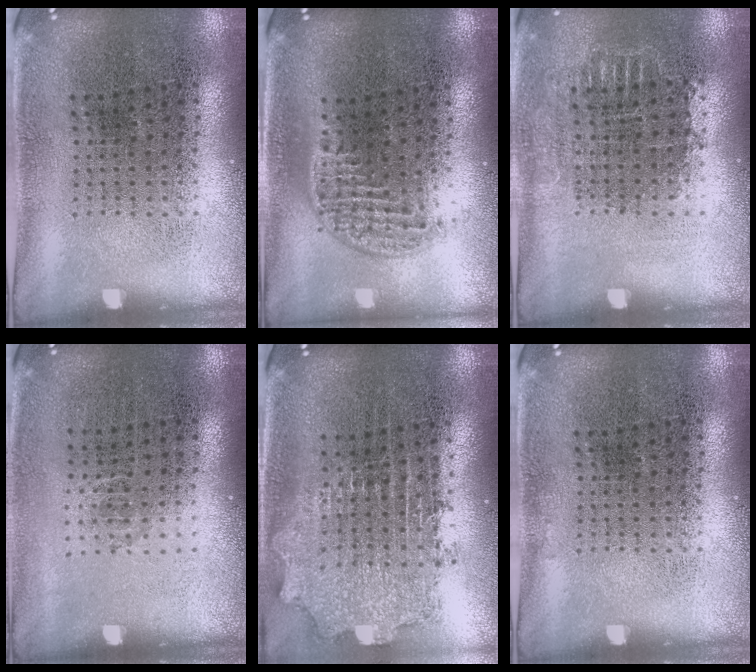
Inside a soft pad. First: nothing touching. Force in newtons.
{"total": 1.2, "press": 1.0, "slide": 0.6}
{"total": 0.7, "press": 0.7, "slide": 0.1}
{"total": 0.5, "press": 0.4, "slide": 0.4}
{"total": 2.1, "press": 1.7, "slide": 1.3}
{"total": 0.0}